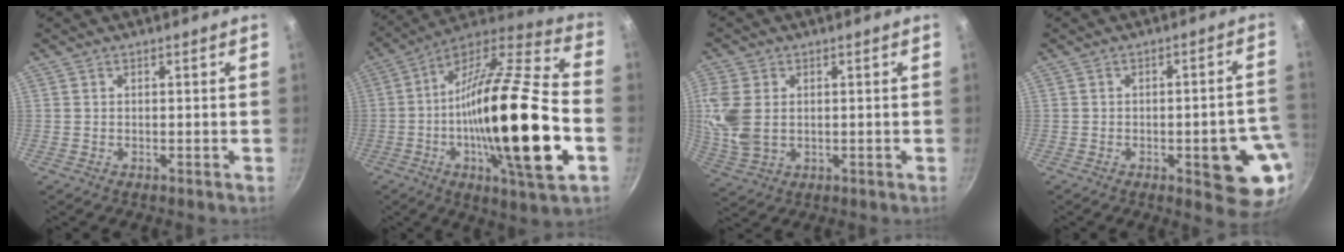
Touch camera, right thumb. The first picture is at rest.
{"total": 29.3, "force": [-6.0, 6.7, 27.9], "torque": [-0.467, 0.007, -0.109]}
{"total": 8.9, "force": [1.0, 6.3, 6.3], "torque": [-0.137, -0.004, 0.026]}
{"total": 12.5, "force": [-3.4, 4.3, 11.2], "torque": [-0.093, 0.018, -0.040]}